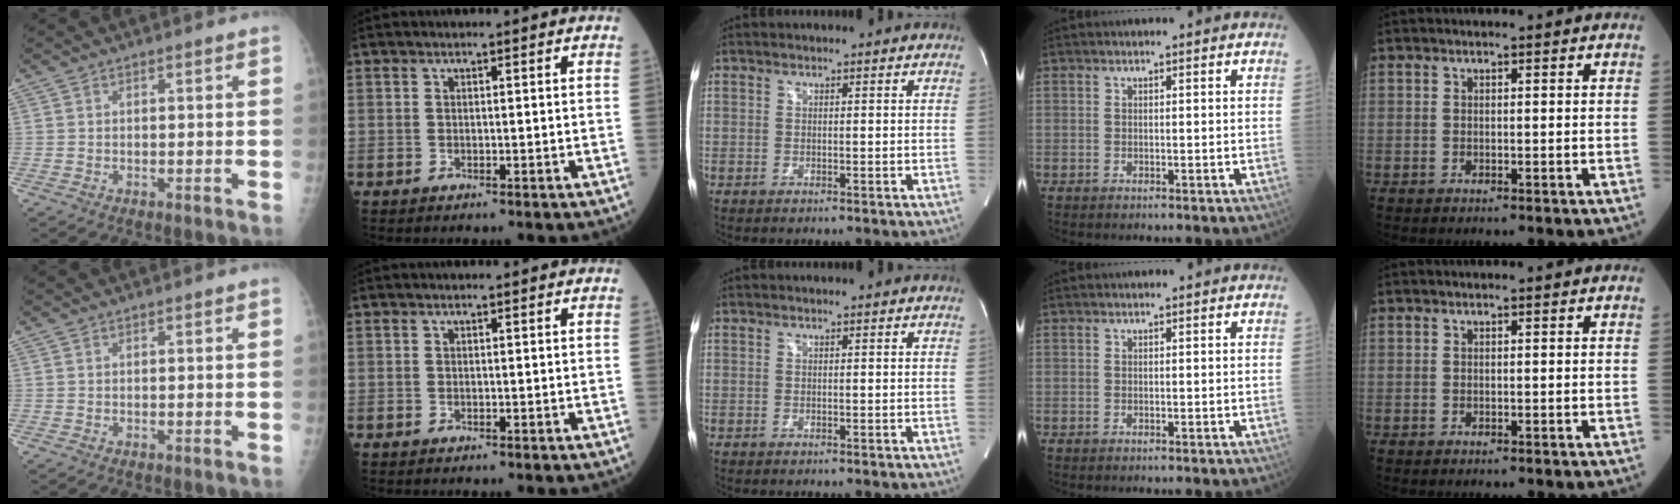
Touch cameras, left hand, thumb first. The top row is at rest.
{}